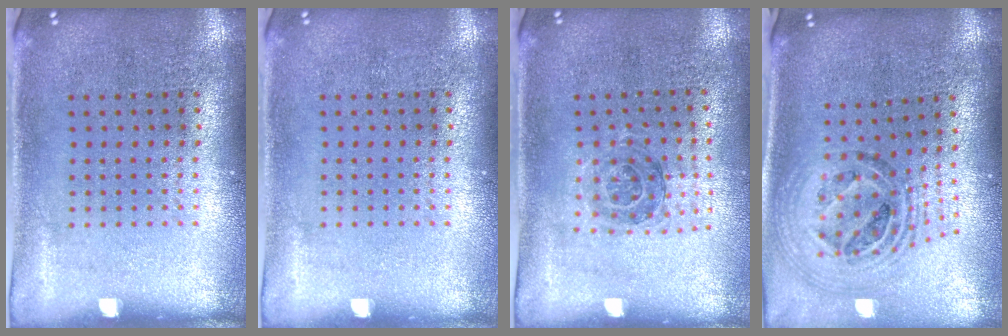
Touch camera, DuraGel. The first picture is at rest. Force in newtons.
{"total": 0.0}
{"total": 1.0, "press": 1.0, "slide": 0.1}
{"total": 1.7, "press": 1.5, "slide": 0.8}